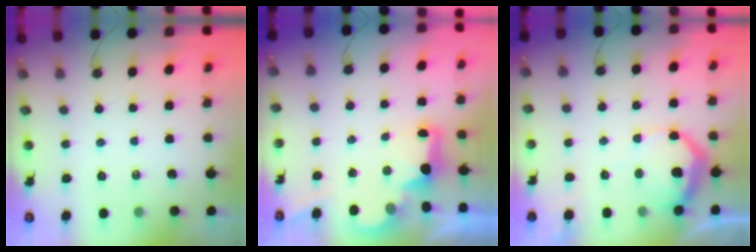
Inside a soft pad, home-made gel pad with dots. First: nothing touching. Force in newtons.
{"total": 2.9, "press": 2.8, "slide": 0.6}
{"total": 12.0, "press": 11.9, "slide": 0.8}